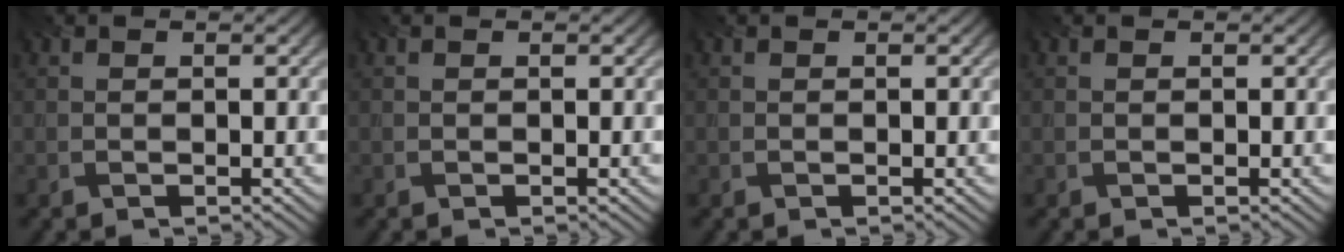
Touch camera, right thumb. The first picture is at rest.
{"total": 0.0}
{"total": 0.0}
{"total": 0.0}